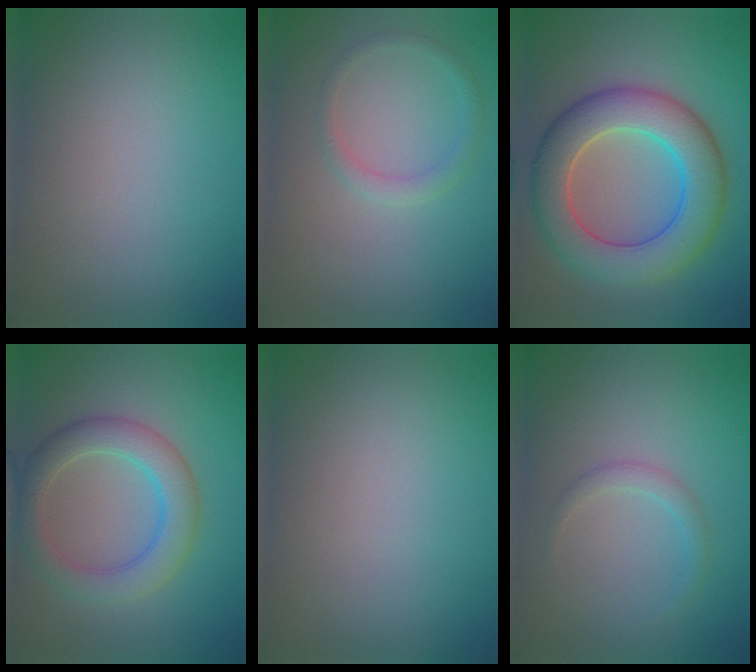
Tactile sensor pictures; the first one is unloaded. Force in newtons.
{"total": 1.4, "press": 1.4, "slide": 0.1}
{"total": 8.4, "press": 8.4, "slide": 0.6}
{"total": 4.5, "press": 4.5, "slide": 0.1}
{"total": 0.0}
{"total": 1.4, "press": 1.4, "slide": 0.0}